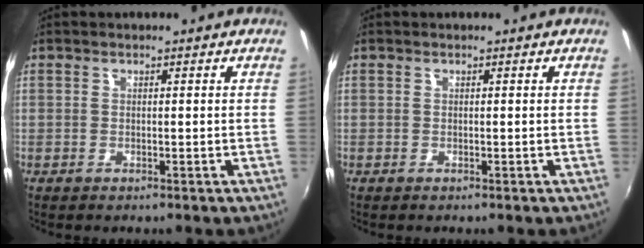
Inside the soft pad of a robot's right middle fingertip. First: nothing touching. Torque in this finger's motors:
{"motor_torque": [-0.41, 0.12, 0.01, 0.00]}